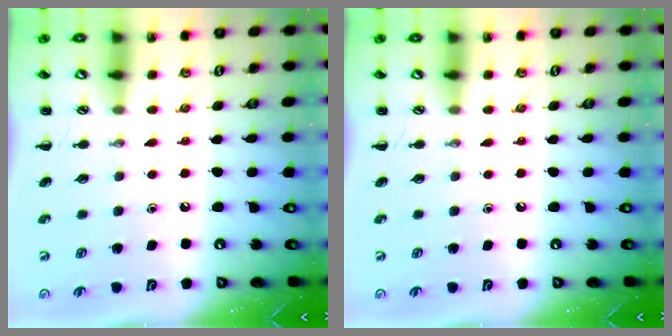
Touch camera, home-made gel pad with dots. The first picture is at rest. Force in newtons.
{"total": 0.0}